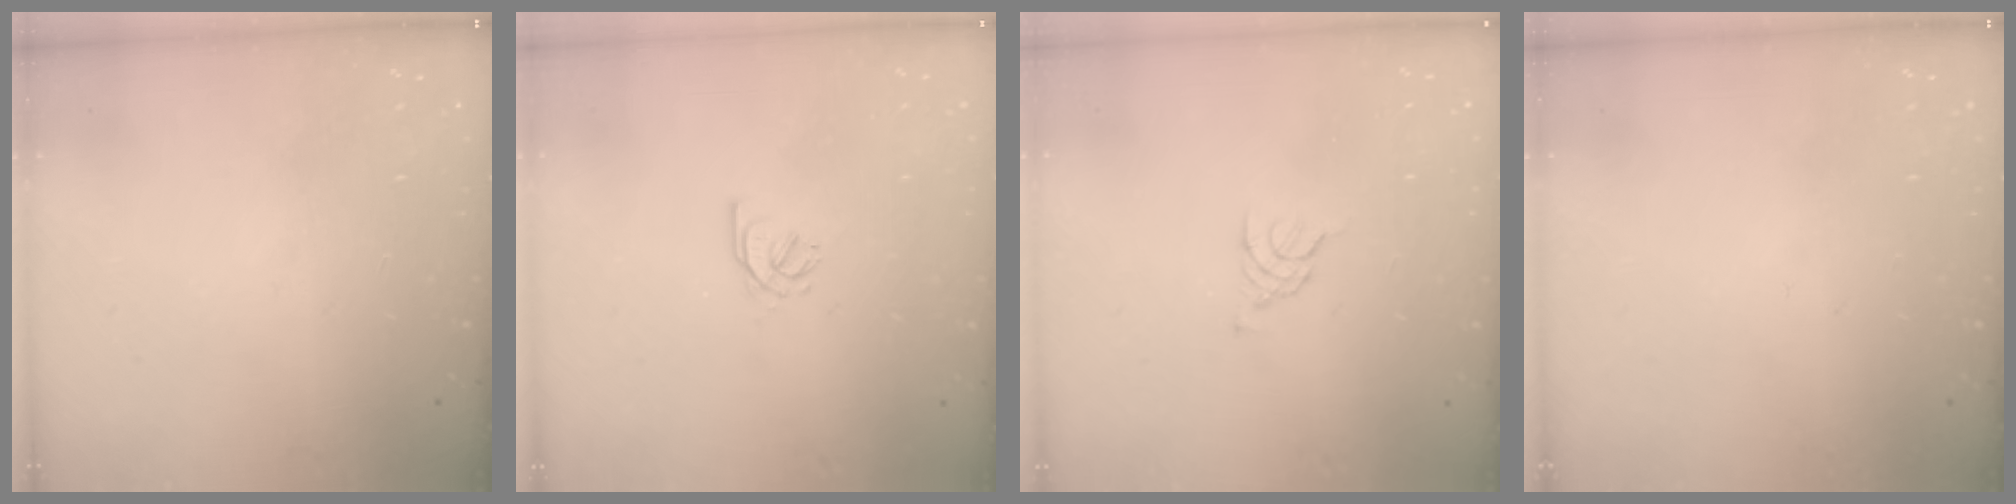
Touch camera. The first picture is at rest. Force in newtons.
{"total": 2.4, "press": 2.4, "slide": 0.5}
{"total": 0.8, "press": 0.7, "slide": 0.3}
{"total": 0.0}